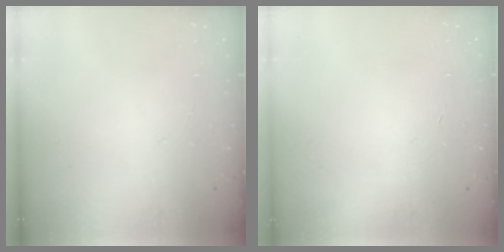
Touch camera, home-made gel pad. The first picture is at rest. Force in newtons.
{"total": 0.0}